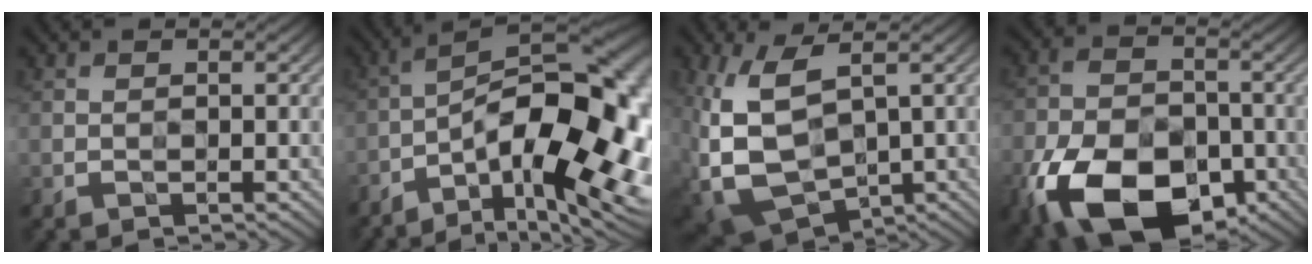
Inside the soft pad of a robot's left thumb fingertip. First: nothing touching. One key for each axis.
{"total": 19.4, "fx": -6.3, "fy": 7.4, "fz": 16.8, "tx": -0.238, "ty": -0.010, "tz": -0.108}
{"total": 14.1, "fx": 1.2, "fy": 8.3, "fz": 11.3, "tx": -0.288, "ty": -0.035, "tz": 0.038}
{"total": 16.8, "fx": -8.1, "fy": 10.2, "fz": 10.6, "tx": -0.236, "ty": -0.045, "tz": -0.145}